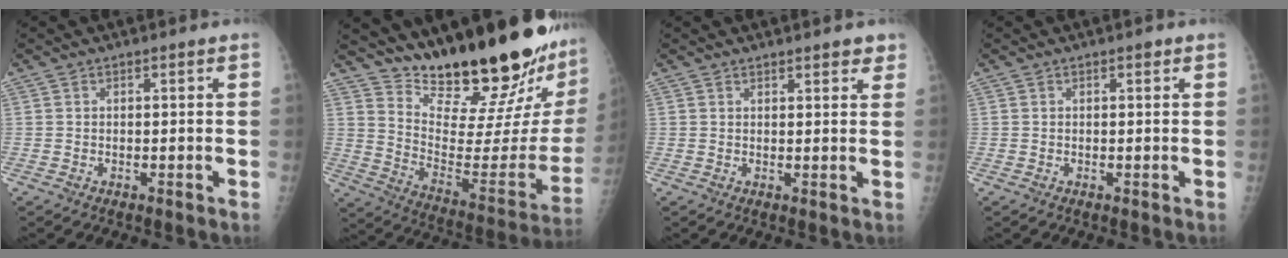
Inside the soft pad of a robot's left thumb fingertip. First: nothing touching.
{"total": 29.0, "force": [24.9, 5.1, 14.0], "torque": [-0.188, -0.193, 0.353]}
{"total": 3.1, "force": [2.4, 1.1, 1.6], "torque": [0.000, -0.007, 0.027]}
{"total": 0.6, "force": [0.4, 0.3, 0.4], "torque": [-0.003, 0.000, 0.003]}